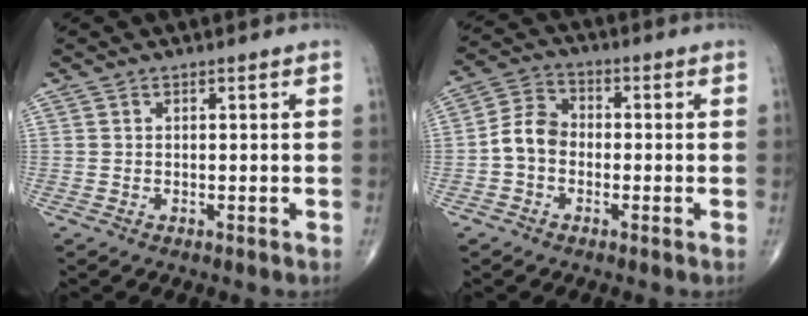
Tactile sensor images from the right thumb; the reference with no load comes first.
{"total": 6.4, "force": [-1.4, 4.9, 3.9], "torque": [-0.061, 0.024, -0.041]}